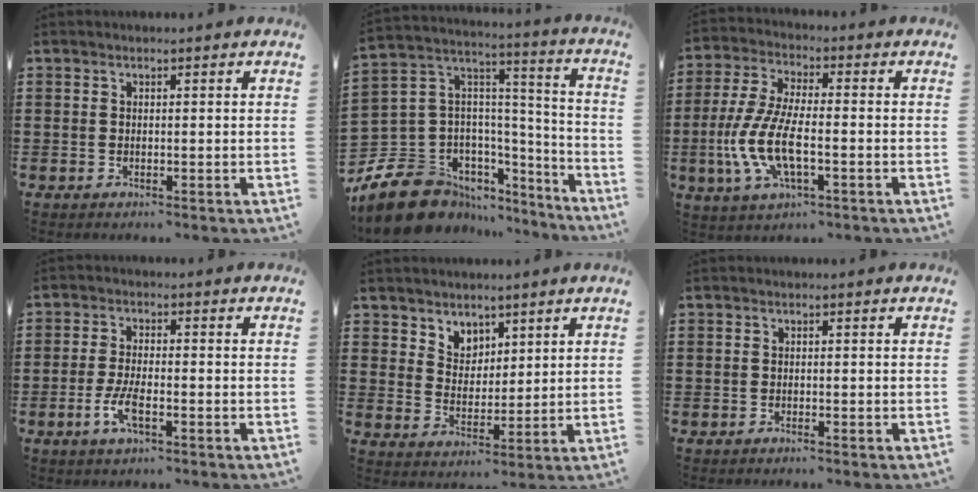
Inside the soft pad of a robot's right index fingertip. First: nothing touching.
{"total": 13.1, "force": [-9.1, 8.4, 4.3], "torque": [-0.118, 0.014, -0.163]}
{"total": 9.8, "force": [-3.0, 3.7, 8.5], "torque": [-0.205, -0.016, -0.061]}
{"total": 4.6, "force": [-1.8, 1.5, 4.0], "torque": [-0.086, -0.003, -0.038]}
{"total": 4.8, "force": [3.6, 3.2, 0.0], "torque": [-0.020, 0.000, 0.068]}
{"total": 0.6, "force": [-0.5, 0.0, 0.2], "torque": [-0.005, -0.001, -0.011]}